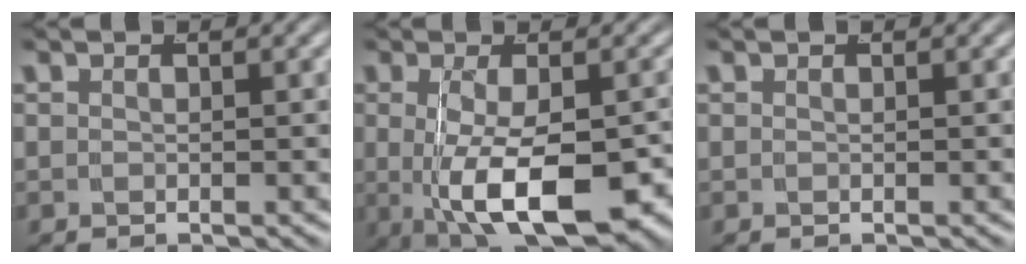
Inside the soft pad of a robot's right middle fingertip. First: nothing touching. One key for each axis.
{"total": 10.1, "fx": -3.5, "fy": 4.1, "fz": 8.5, "tx": -0.140, "ty": -0.037, "tz": -0.031}
{"total": 0.0}